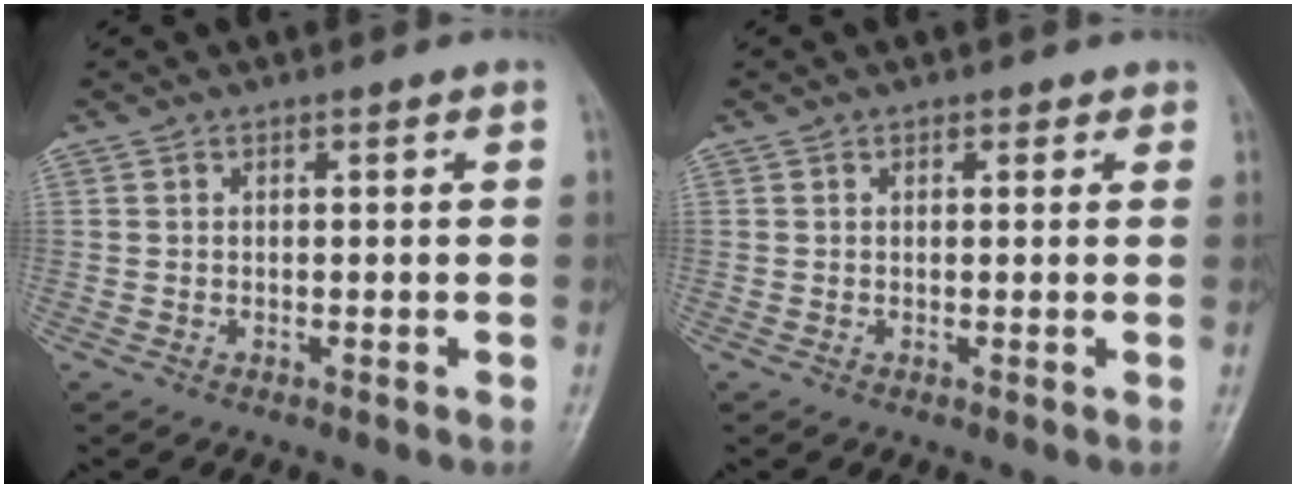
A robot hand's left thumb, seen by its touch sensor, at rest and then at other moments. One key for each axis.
{"total": 1.1, "fx": 0.7, "fy": 0.8, "fz": 0.4, "tx": 0.007, "ty": -0.002, "tz": 0.004}